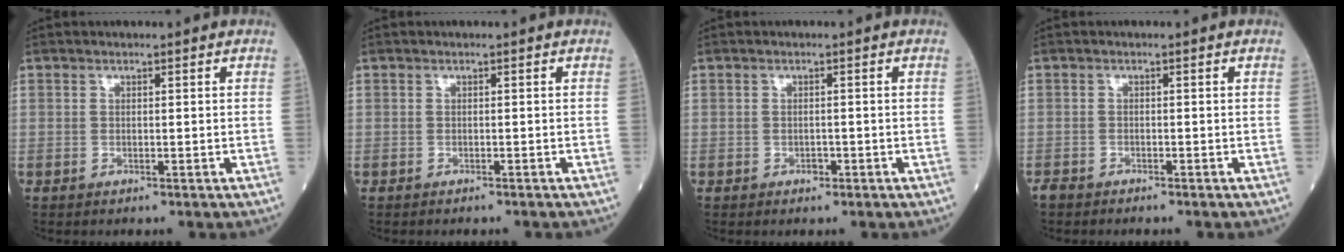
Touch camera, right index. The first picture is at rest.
{"total": 1.2, "force": [-1.2, 0.0, 0.3], "torque": [-0.004, -0.001, -0.015]}
{"total": 0.6, "force": [-0.3, 0.4, 0.4], "torque": [-0.008, 0.000, -0.004]}
{"total": 1.7, "force": [-1.6, 0.4, 0.4], "torque": [-0.007, -0.003, -0.026]}